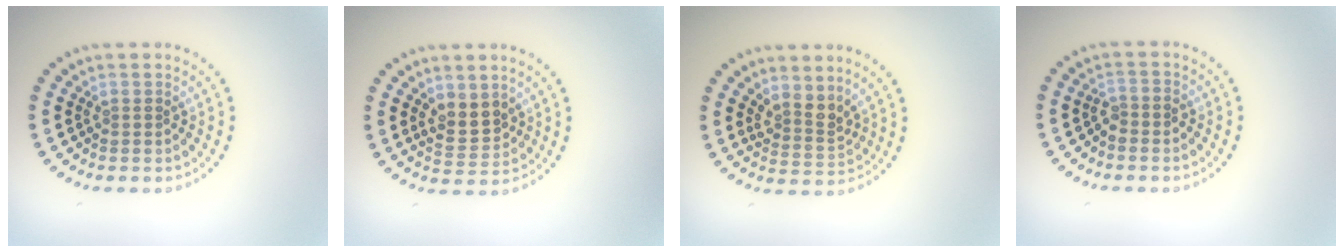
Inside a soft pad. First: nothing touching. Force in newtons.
{"total": 2.7, "press": 2.5, "slide": 1.0}
{"total": 2.5, "press": 1.8, "slide": 1.7}
{"total": 1.3, "press": 1.1, "slide": 0.7}